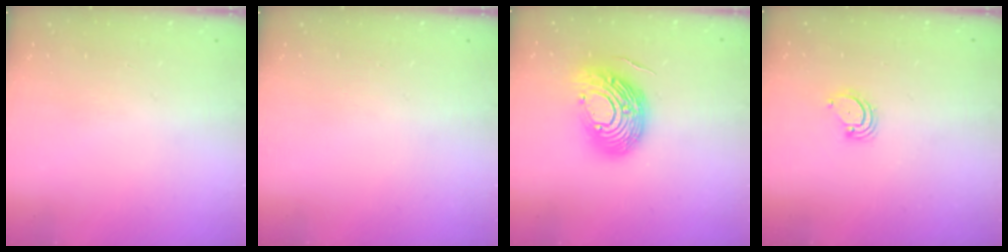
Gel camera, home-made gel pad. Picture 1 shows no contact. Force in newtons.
{"total": 0.0}
{"total": 17.4, "press": 17.3, "slide": 2.1}
{"total": 3.1, "press": 3.1, "slide": 0.3}